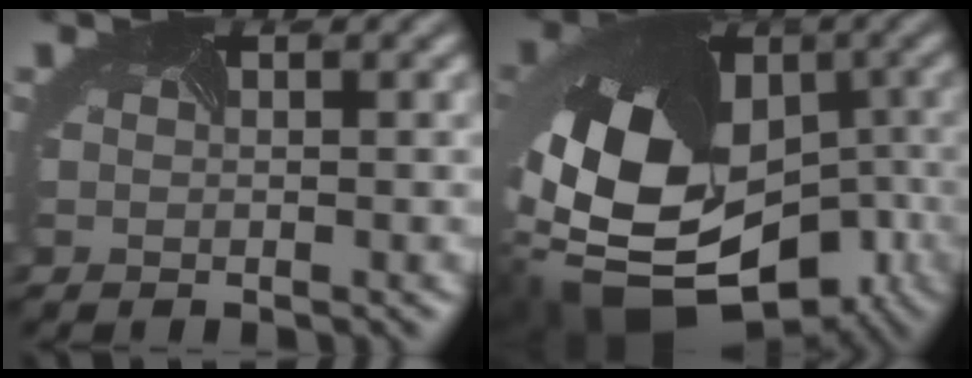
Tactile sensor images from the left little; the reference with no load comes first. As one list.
[{"total": 18.3, "force": [-6.1, 13.0, 11.4], "torque": [-0.224, -0.019, -0.073]}]